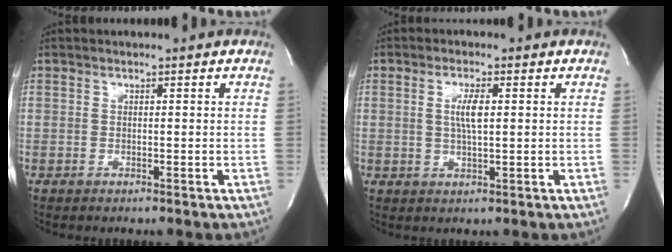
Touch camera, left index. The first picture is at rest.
{"total": 3.8, "force": [0.5, 0.7, 3.7], "torque": [-0.074, -0.001, 0.010]}